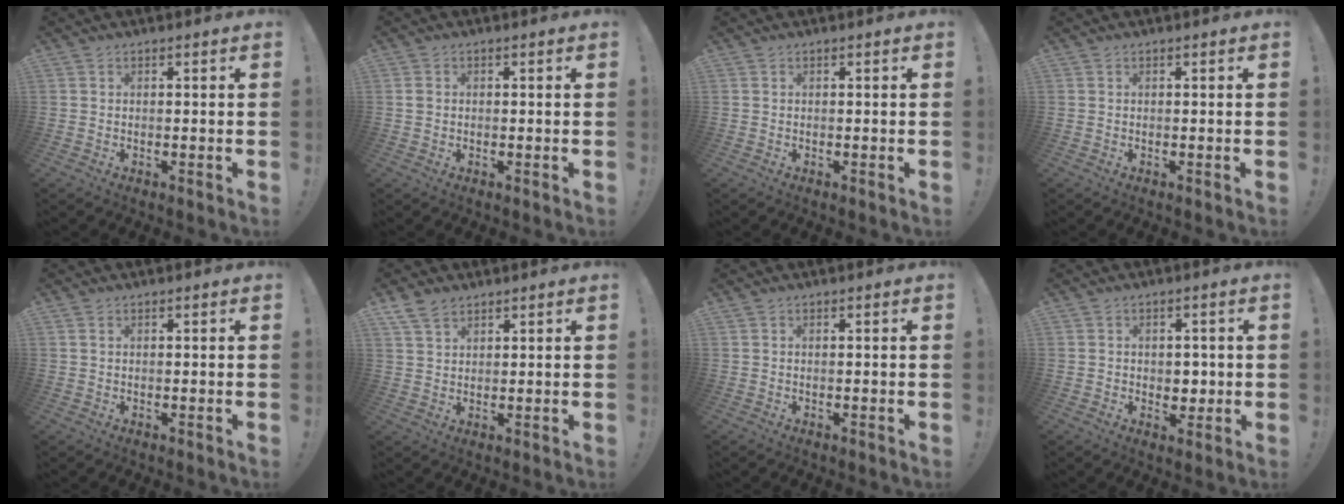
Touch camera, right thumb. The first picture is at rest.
{"total": 1.2, "force": [0.0, 1.1, 0.5], "torque": [-0.015, 0.008, 0.002]}
{"total": 0.0}
{"total": 0.0}
{"total": 0.8, "force": [0.4, 0.3, 0.6], "torque": [-0.016, 0.003, 0.008]}
{"total": 5.3, "force": [3.8, 2.9, 2.4], "torque": [-0.055, -0.010, 0.075]}
{"total": 0.0}
{"total": 3.9, "force": [0.4, 3.6, 1.4], "torque": [0.001, -0.007, 0.005]}